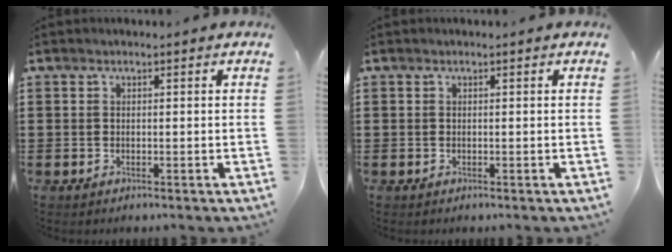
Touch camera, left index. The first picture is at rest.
{"total": 0.0}